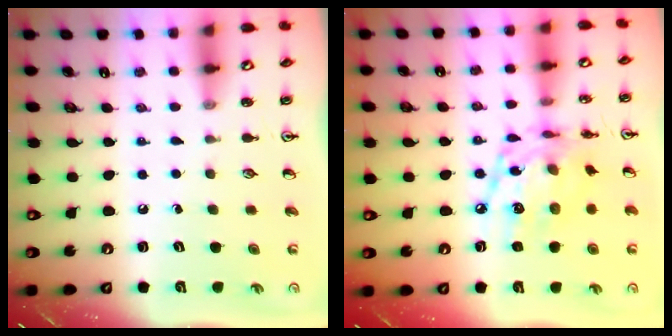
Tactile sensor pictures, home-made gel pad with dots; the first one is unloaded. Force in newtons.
{"total": 15.1, "press": 15.0, "slide": 0.9}